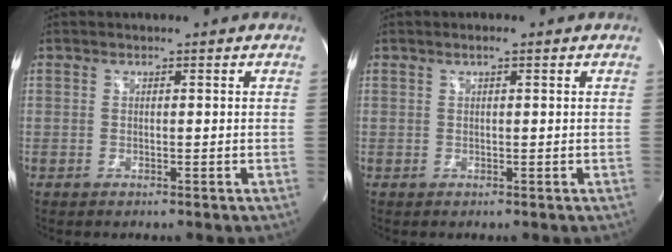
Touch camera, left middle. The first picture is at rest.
{"total": 1.0, "force": [0.6, 0.1, 0.8], "torque": [-0.016, 0.004, 0.008]}